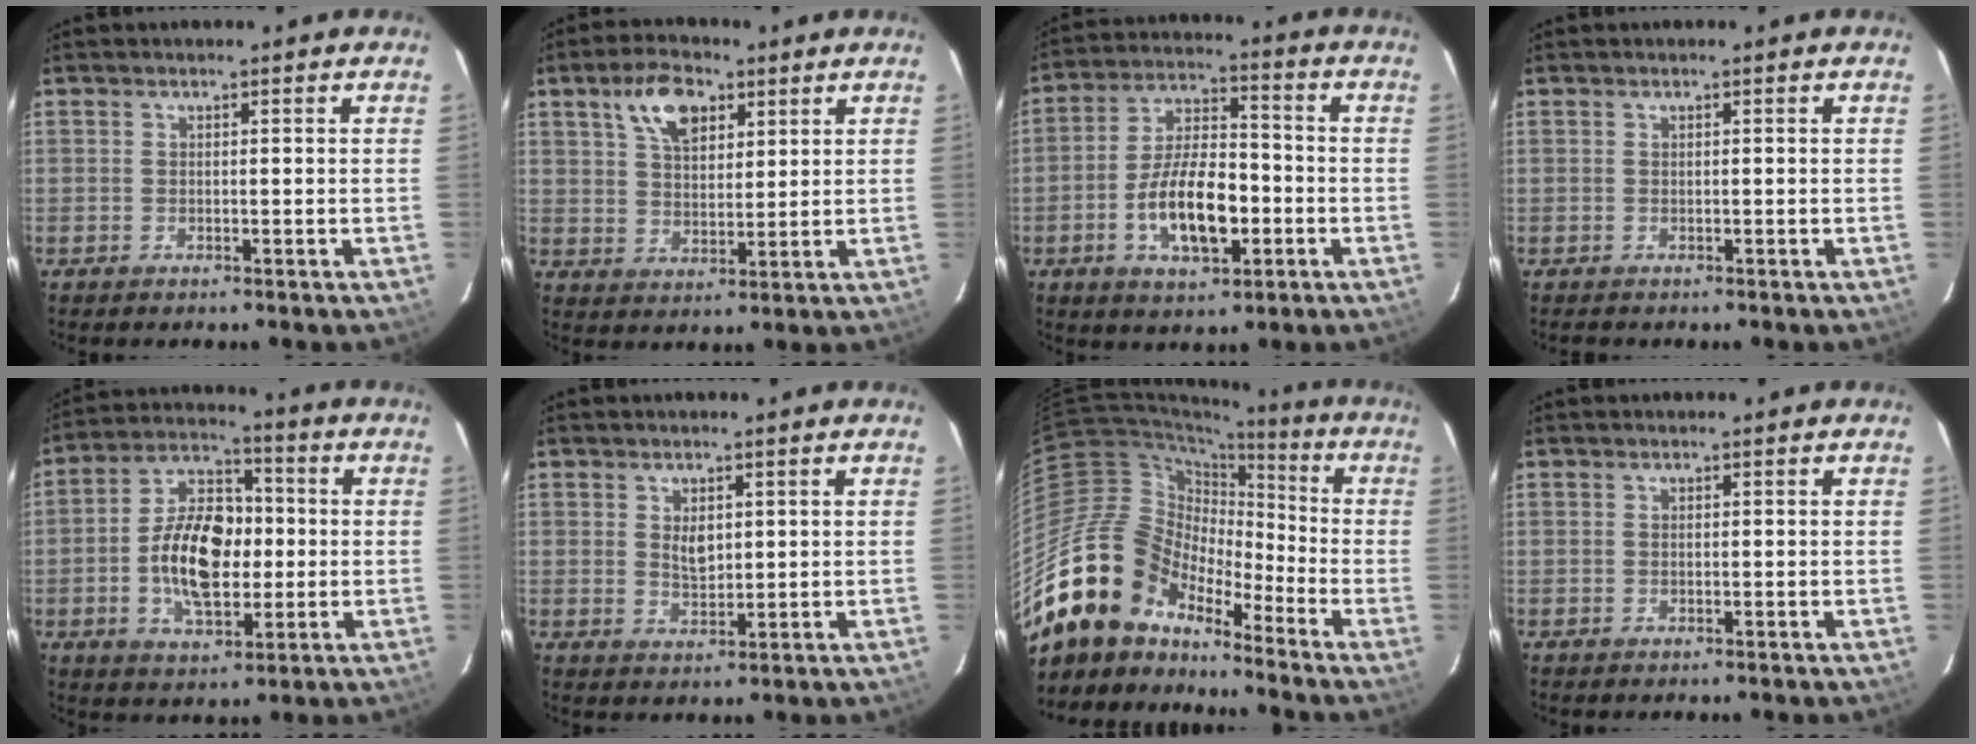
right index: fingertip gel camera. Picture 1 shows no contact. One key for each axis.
{"total": 9.1, "fx": 4.7, "fy": 4.8, "fz": 6.1, "tx": -0.109, "ty": 0.019, "tz": 0.086}
{"total": 13.0, "fx": -3.9, "fy": 5.9, "fz": 10.9, "tx": -0.210, "ty": 0.007, "tz": -0.063}
{"total": 0.0}
{"total": 14.5, "fx": -1.6, "fy": 8.3, "fz": 11.8, "tx": -0.224, "ty": 0.019, "tz": -0.028}
{"total": 3.4, "fx": 0.9, "fy": 2.1, "fz": 2.5, "tx": -0.040, "ty": 0.000, "tz": 0.019}
{"total": 17.7, "fx": -14.2, "fy": 8.8, "fz": 5.9, "tx": -0.117, "ty": 0.018, "tz": -0.267}
{"total": 0.0}